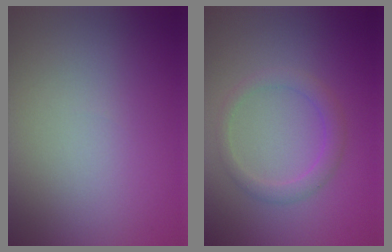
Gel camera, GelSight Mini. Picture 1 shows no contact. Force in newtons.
{"total": 2.1, "press": 2.1, "slide": 0.1}